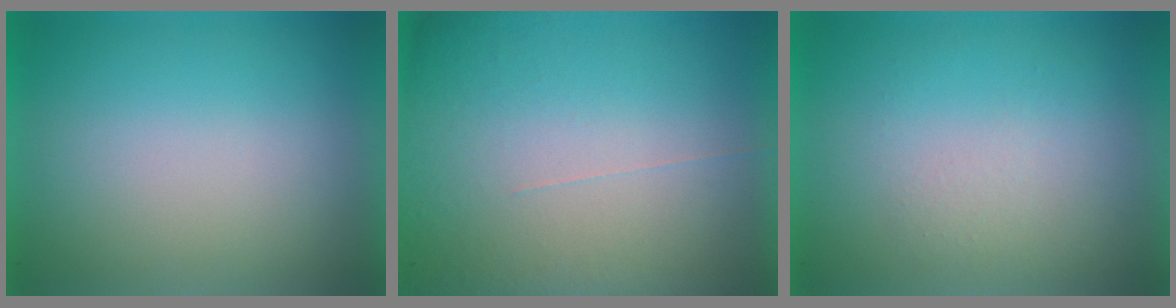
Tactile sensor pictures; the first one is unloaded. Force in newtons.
{"total": 5.6}
{"total": 1.1}